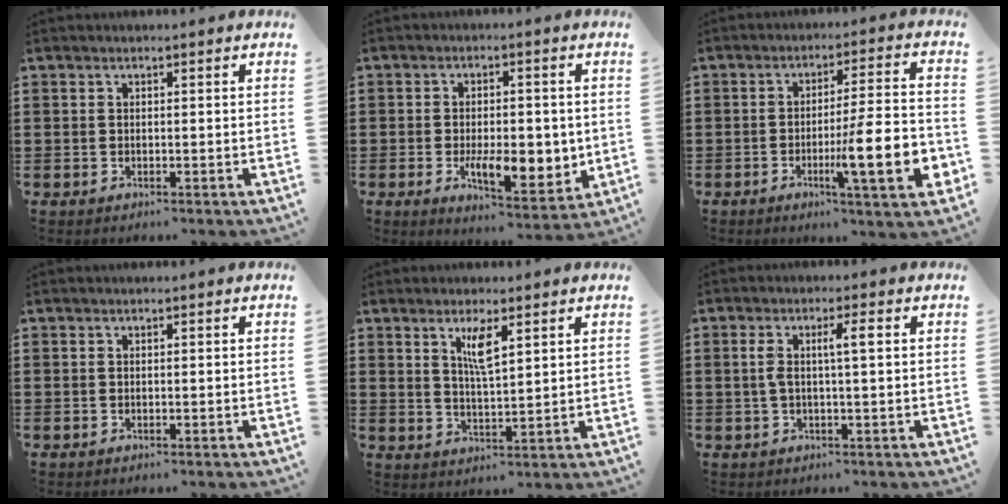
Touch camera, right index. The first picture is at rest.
{"total": 8.4, "force": [-1.3, 4.1, 7.2], "torque": [-0.104, -0.004, -0.020]}
{"total": 12.4, "force": [-3.8, 2.0, 11.6], "torque": [-0.179, -0.007, -0.066]}
{"total": 0.0}
{"total": 4.4, "force": [2.3, 0.9, 3.6], "torque": [-0.069, 0.001, 0.036]}
{"total": 3.9, "force": [0.5, 0.4, 3.8], "torque": [-0.079, -0.001, 0.002]}